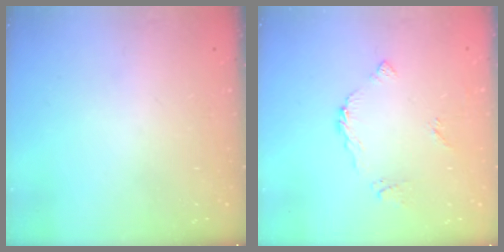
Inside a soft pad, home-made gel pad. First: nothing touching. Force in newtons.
{"total": 5.1, "press": 5.0, "slide": 0.2}